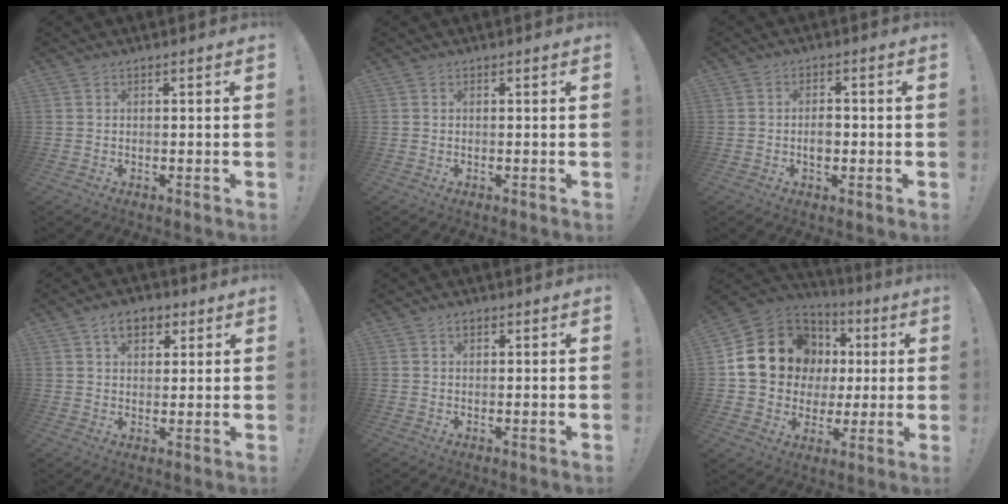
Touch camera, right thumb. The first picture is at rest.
{"total": 0.0}
{"total": 3.8, "force": [-0.9, 2.5, 2.6], "torque": [-0.026, 0.001, -0.021]}
{"total": 7.4, "force": [3.6, 5.0, 4.2], "torque": [-0.052, -0.003, 0.065]}
{"total": 1.4, "force": [0.9, 0.8, 0.8], "torque": [-0.008, -0.001, 0.014]}
{"total": 20.4, "force": [5.4, 16.7, 10.3], "torque": [-0.157, -0.015, 0.135]}